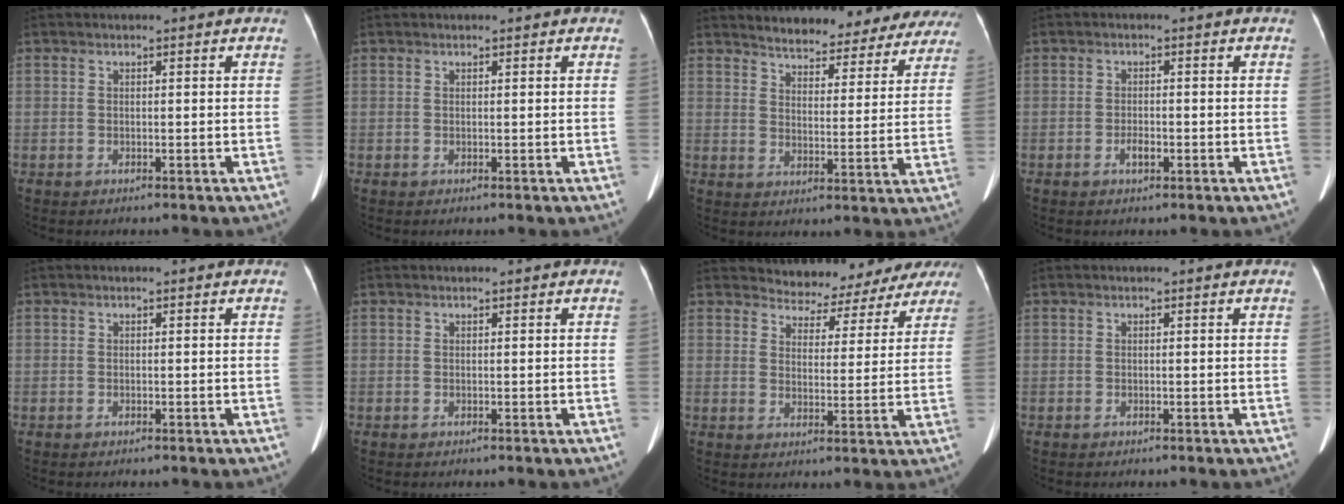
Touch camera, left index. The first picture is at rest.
{"total": 0.9, "force": [0.7, 0.2, 0.4], "torque": [-0.001, 0.002, 0.008]}
{"total": 20.5, "force": [18.7, 5.4, 6.5], "torque": [-0.072, -0.041, 0.218]}
{"total": 1.8, "force": [-1.4, 0.6, 0.9], "torque": [-0.018, -0.017, -0.024]}
{"total": 0.0}
{"total": 0.8, "force": [0.7, 0.2, 0.4], "torque": [0.000, 0.003, 0.008]}
{"total": 11.9, "force": [11.3, 3.7, 0.5], "torque": [0.016, -0.020, 0.114]}
{"total": 0.0}